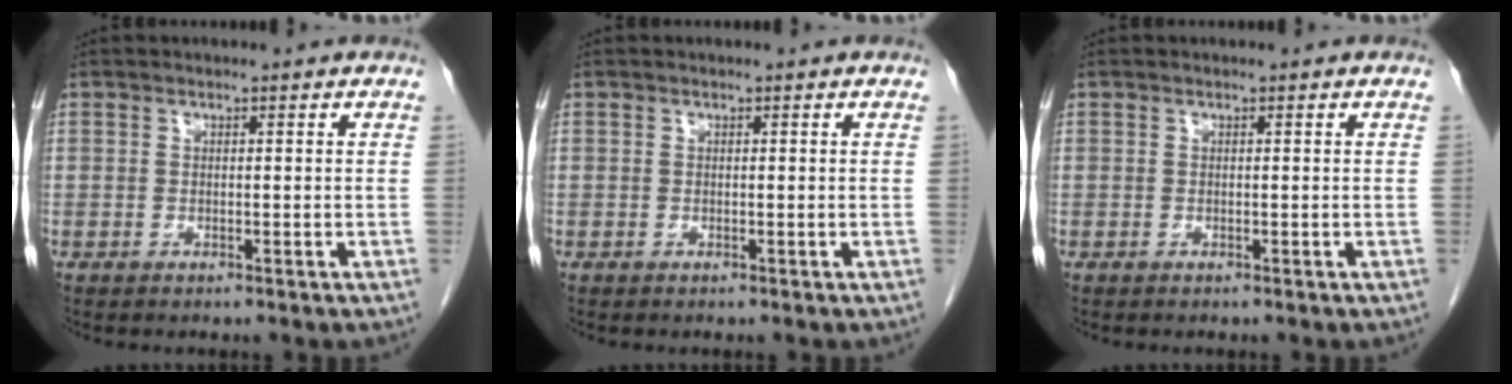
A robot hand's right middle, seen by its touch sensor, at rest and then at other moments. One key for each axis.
{"total": 0.0}
{"total": 0.0}